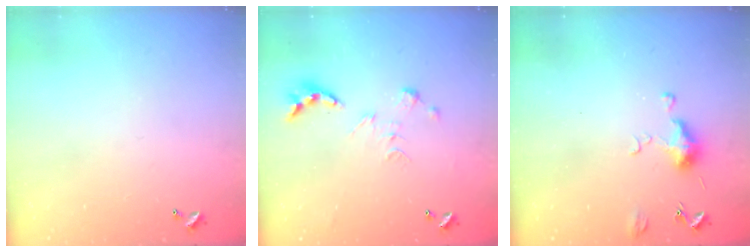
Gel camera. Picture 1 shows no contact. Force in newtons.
{"total": 0.0}
{"total": 5.9, "press": 5.8, "slide": 0.9}